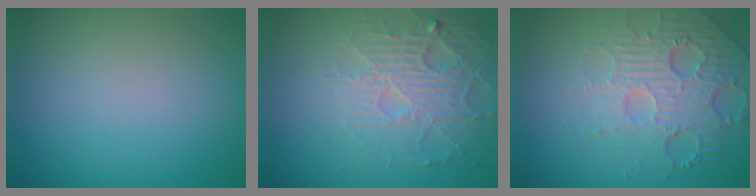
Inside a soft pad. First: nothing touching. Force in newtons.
{"total": 4.9, "press": 4.2, "slide": 2.5}
{"total": 5.9, "press": 4.9, "slide": 3.4}